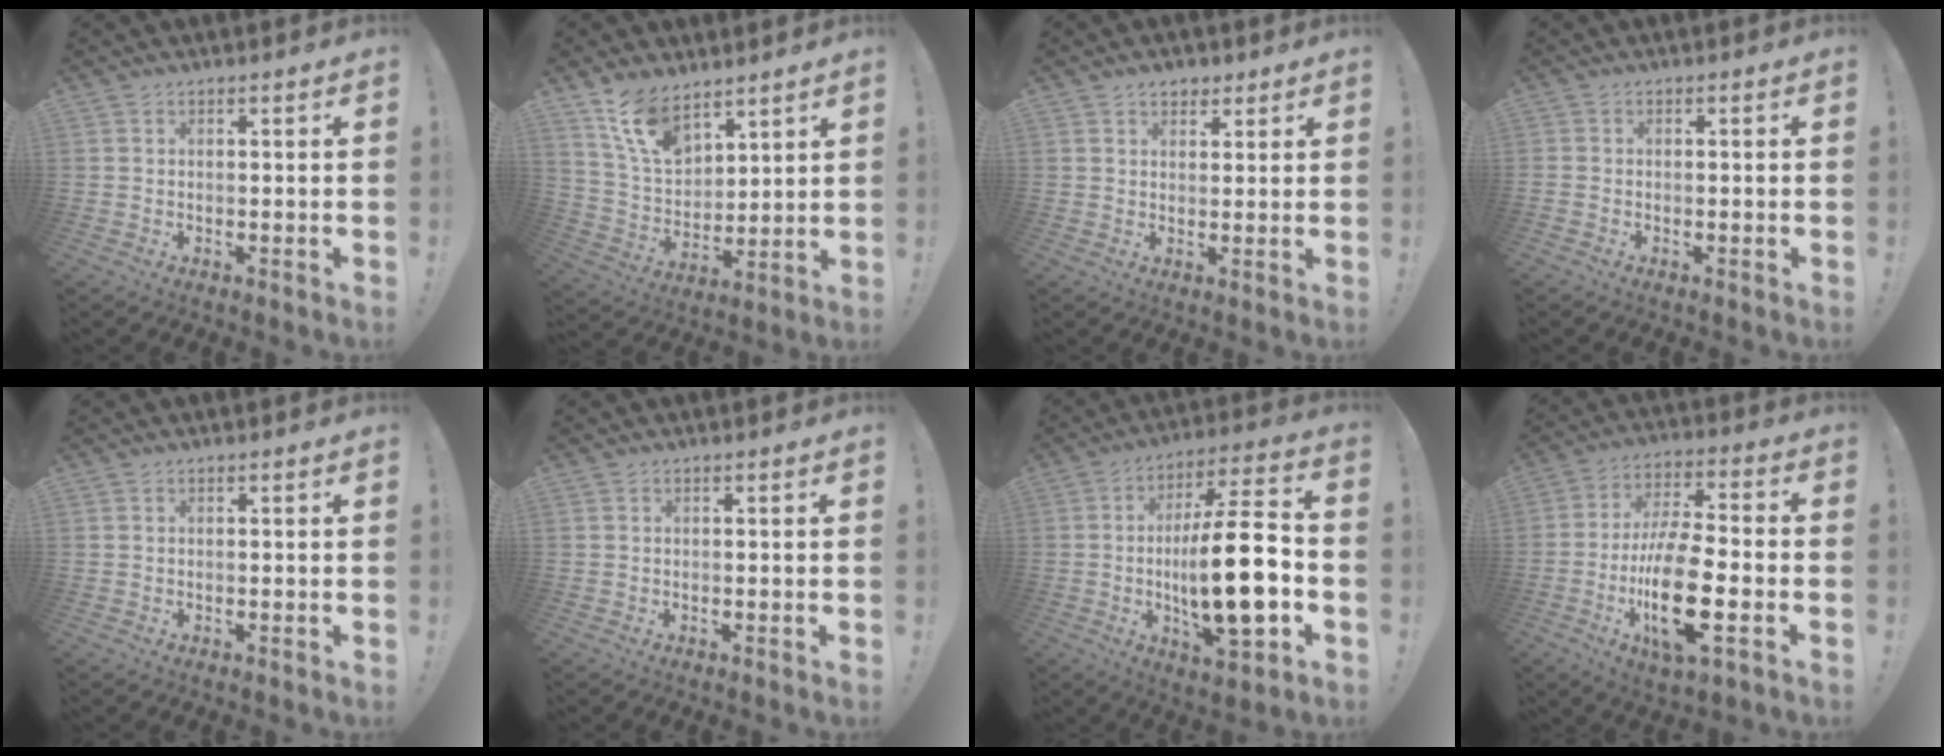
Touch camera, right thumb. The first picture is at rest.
{"total": 13.0, "force": [9.6, 6.4, 6.0], "torque": [-0.127, -0.051, 0.185]}
{"total": 3.7, "force": [2.3, 2.6, 1.1], "torque": [-0.005, -0.009, 0.040]}
{"total": 0.8, "force": [-0.6, 0.1, 0.4], "torque": [-0.008, 0.000, -0.010]}
{"total": 0.0}
{"total": 0.0}
{"total": 21.7, "force": [-2.8, 6.1, 20.6], "torque": [-0.352, 0.001, -0.051]}
{"total": 19.1, "force": [-5.6, 6.9, 16.9], "torque": [-0.319, 0.016, -0.091]}